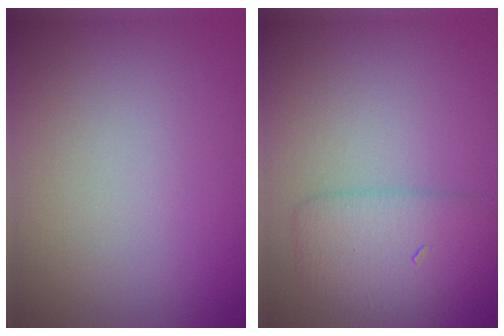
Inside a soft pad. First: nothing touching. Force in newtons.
{"total": 3.6, "press": 3.6, "slide": 0.2}